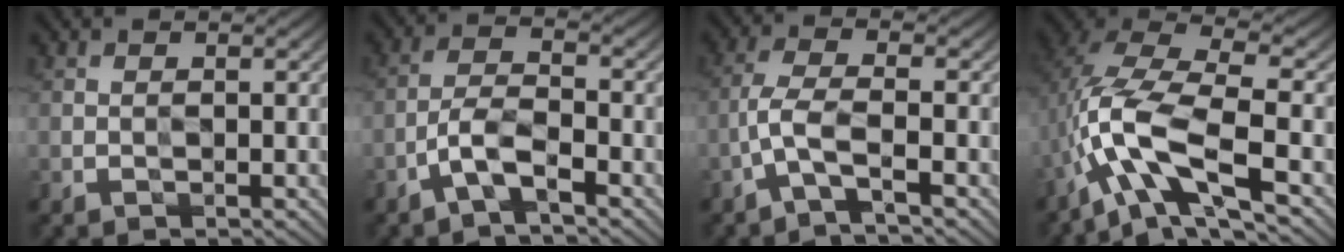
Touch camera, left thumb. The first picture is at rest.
{"total": 4.0, "force": [-2.6, 0.7, 3.0], "torque": [-0.064, 0.013, -0.060]}
{"total": 3.8, "force": [-2.1, 0.4, 3.2], "torque": [-0.071, 0.013, -0.053]}
{"total": 12.5, "force": [-4.4, 4.1, 10.9], "torque": [-0.222, 0.006, -0.087]}